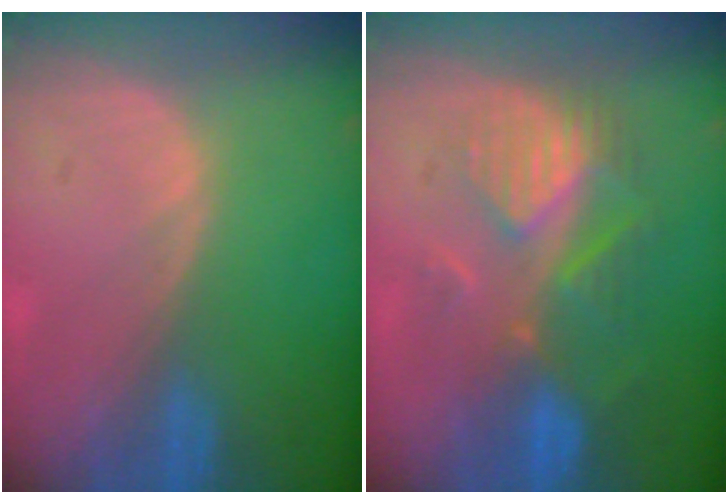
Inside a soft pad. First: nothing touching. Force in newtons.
{"total": 8.3, "press": 8.0, "slide": 2.3}